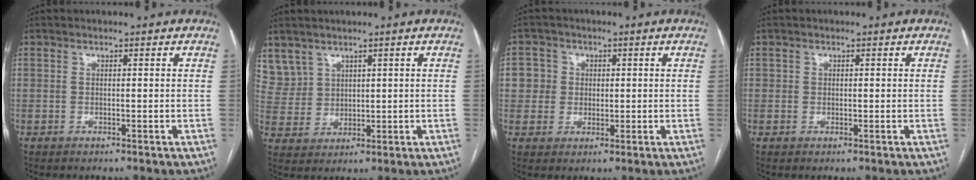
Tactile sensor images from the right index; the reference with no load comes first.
{"total": 6.7, "force": [4.6, 4.9, 0.5], "torque": [-0.019, 0.016, 0.111]}
{"total": 4.4, "force": [0.9, 4.3, 0.3], "torque": [0.008, 0.011, 0.017]}
{"total": 0.7, "force": [0.3, 0.7, 0.2], "torque": [0.005, 0.000, 0.002]}